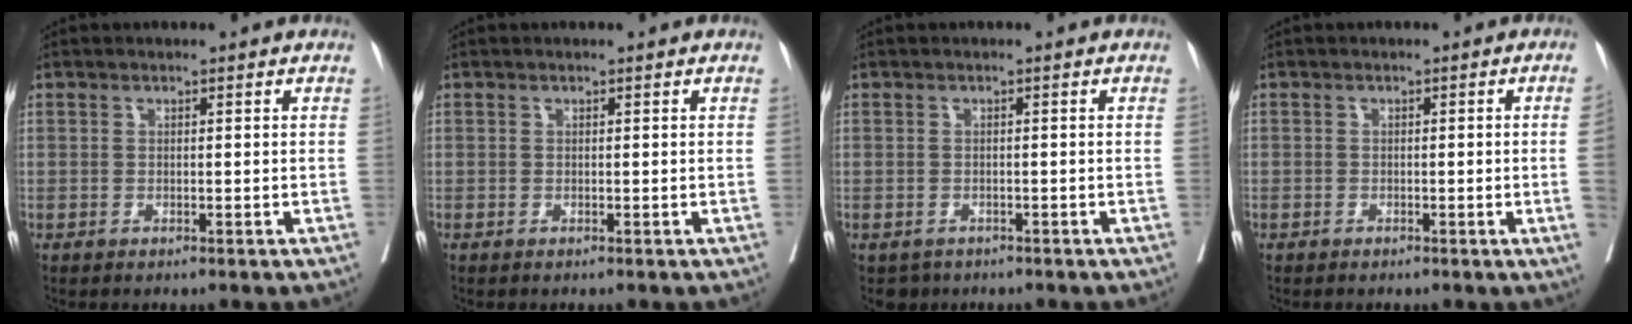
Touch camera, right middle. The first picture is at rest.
{"total": 0.0}
{"total": 2.1, "force": [-1.5, 1.5, 0.2], "torque": [-0.004, 0.003, -0.021]}
{"total": 2.2, "force": [-0.5, -0.7, 2.0], "torque": [-0.026, 0.001, -0.007]}